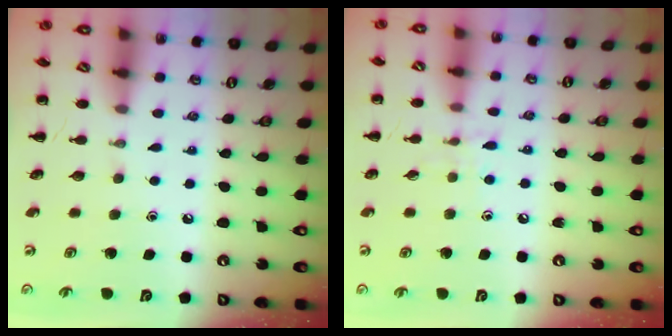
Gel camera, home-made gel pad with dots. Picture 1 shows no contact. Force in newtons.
{"total": 5.4, "press": 5.2, "slide": 1.6}